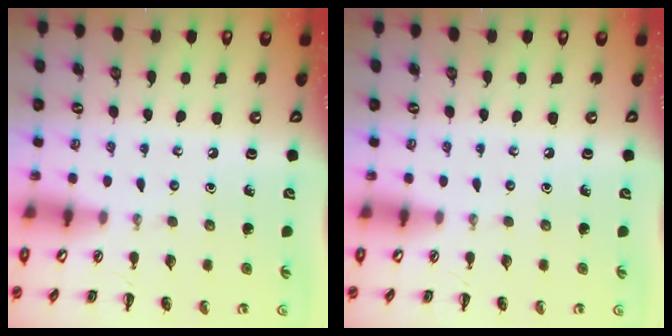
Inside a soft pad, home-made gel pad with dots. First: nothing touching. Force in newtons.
{"total": 0.0}